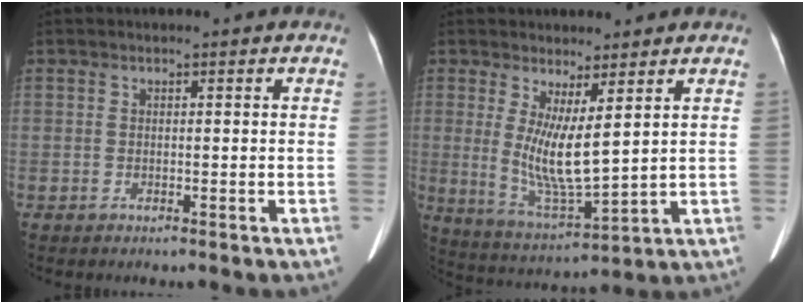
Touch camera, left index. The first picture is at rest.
{"total": 8.4, "force": [2.3, 1.0, 8.0], "torque": [-0.162, -0.035, 0.052]}